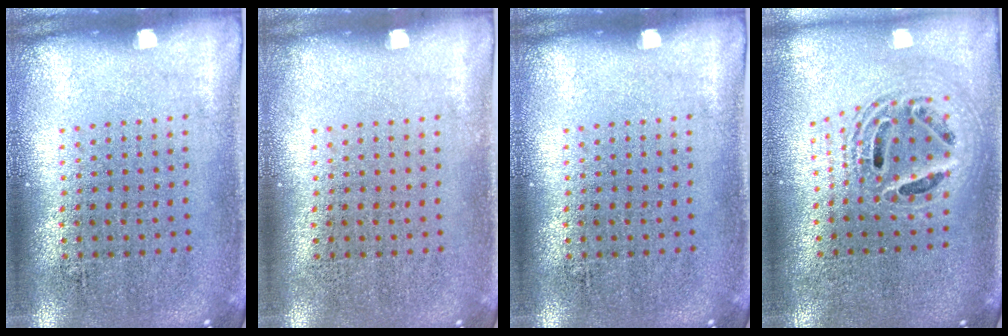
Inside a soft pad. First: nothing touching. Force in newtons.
{"total": 0.0}
{"total": 0.0}
{"total": 2.0, "press": 1.6, "slide": 1.2}